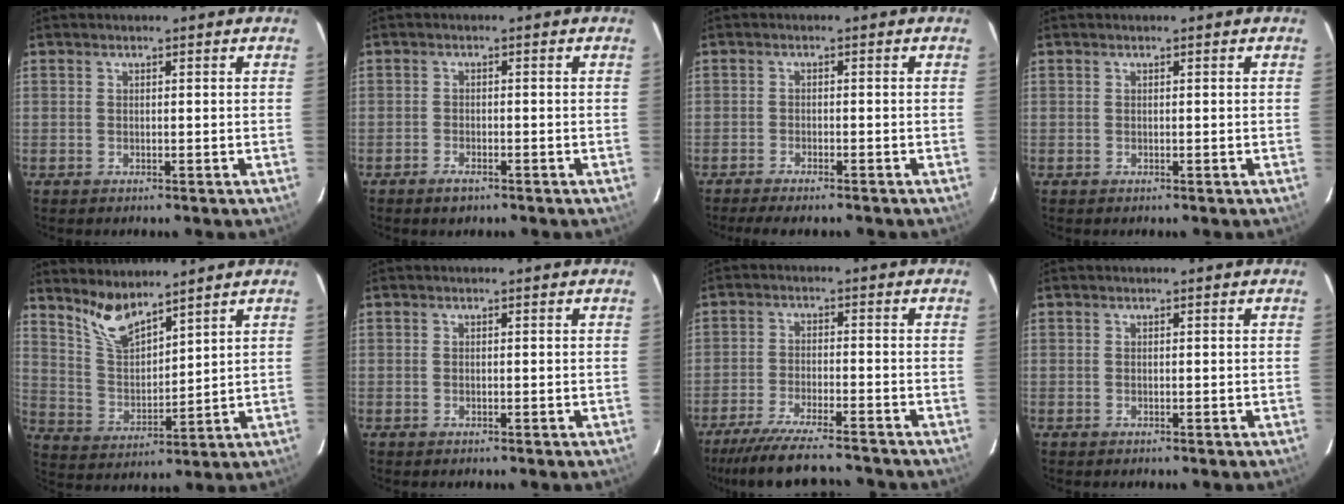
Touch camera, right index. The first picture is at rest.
{"total": 2.4, "force": [-1.8, 1.1, 1.2], "torque": [-0.029, 0.000, -0.033]}
{"total": 5.7, "force": [-4.9, 0.9, 2.8], "torque": [-0.066, -0.018, -0.081]}
{"total": 0.0}
{"total": 8.4, "force": [7.0, 2.2, 4.0], "torque": [-0.079, -0.005, 0.147]}
{"total": 0.0}
{"total": 14.3, "force": [-12.7, 1.8, 6.3], "torque": [-0.135, -0.019, -0.204]}
{"total": 0.0}